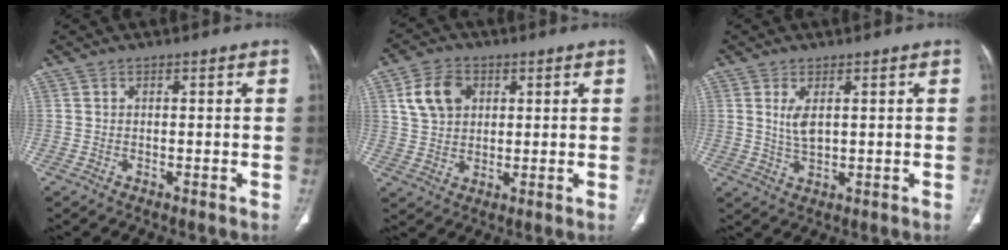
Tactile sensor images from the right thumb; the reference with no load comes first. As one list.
[{"total": 8.3, "force": [2.9, 6.1, 4.8], "torque": [-0.074, -0.001, 0.055]}, {"total": 3.9, "force": [1.2, 1.7, 3.2], "torque": [-0.065, -0.011, 0.032]}]